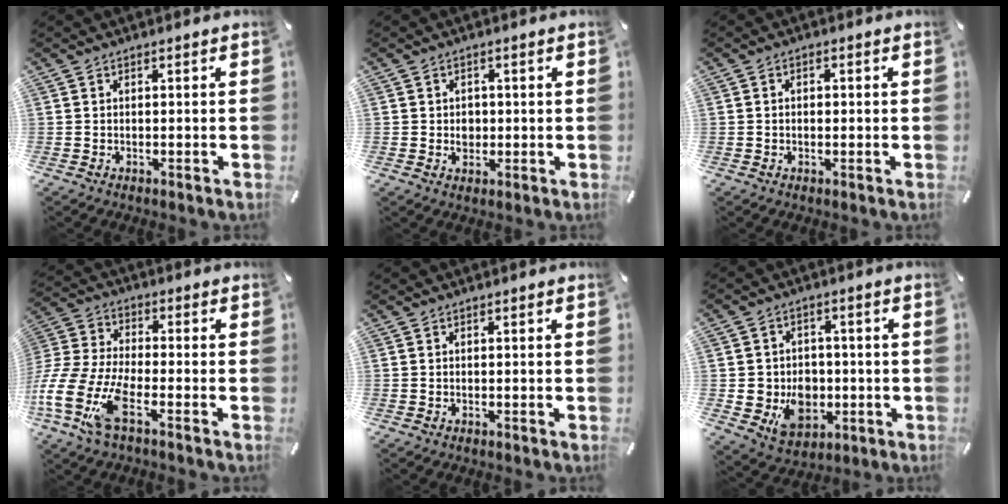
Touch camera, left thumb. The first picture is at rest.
{"total": 2.7, "force": [0.0, 2.5, 1.1], "torque": [0.000, -0.007, -0.006]}
{"total": 1.4, "force": [-0.2, 1.1, 1.0], "torque": [-0.019, 0.004, -0.005]}
{"total": 15.5, "force": [-8.0, 6.8, 11.3], "torque": [-0.256, 0.016, -0.146]}
{"total": 0.0}
{"total": 9.7, "force": [-1.3, 8.8, 3.8], "torque": [-0.066, 0.006, -0.016]}